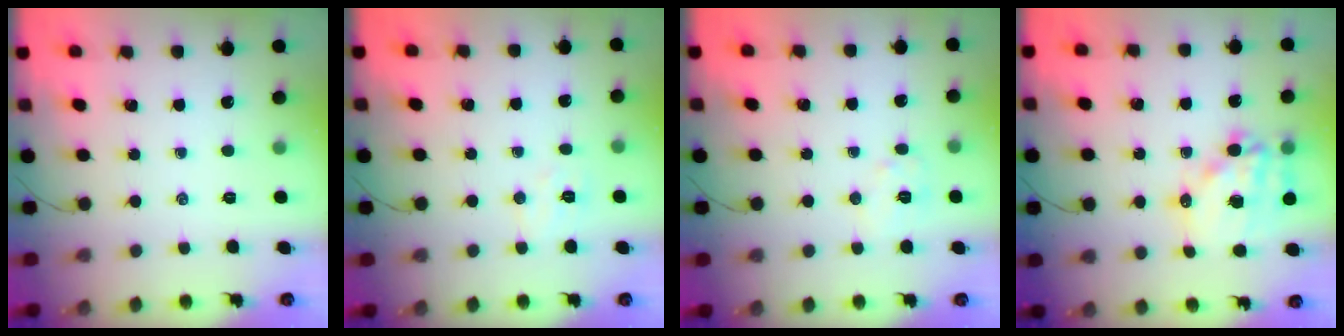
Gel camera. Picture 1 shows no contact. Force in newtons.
{"total": 5.5, "press": 5.4, "slide": 0.8}
{"total": 5.8, "press": 5.8, "slide": 0.6}
{"total": 15.4, "press": 14.9, "slide": 3.9}